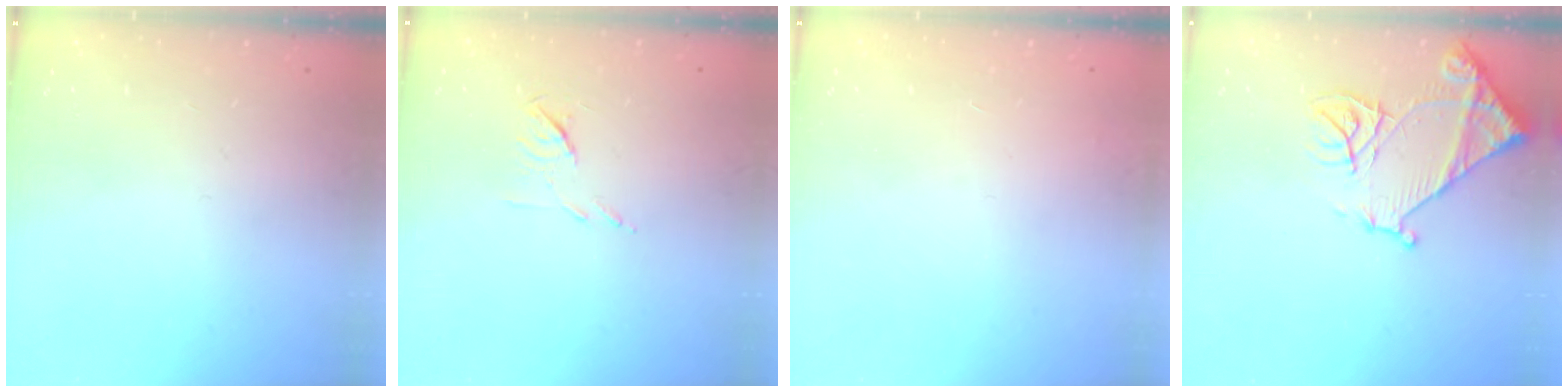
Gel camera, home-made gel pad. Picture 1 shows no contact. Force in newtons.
{"total": 5.4, "press": 5.3, "slide": 0.9}
{"total": 3.4, "press": 3.4, "slide": 0.1}
{"total": 13.0, "press": 13.0, "slide": 1.3}